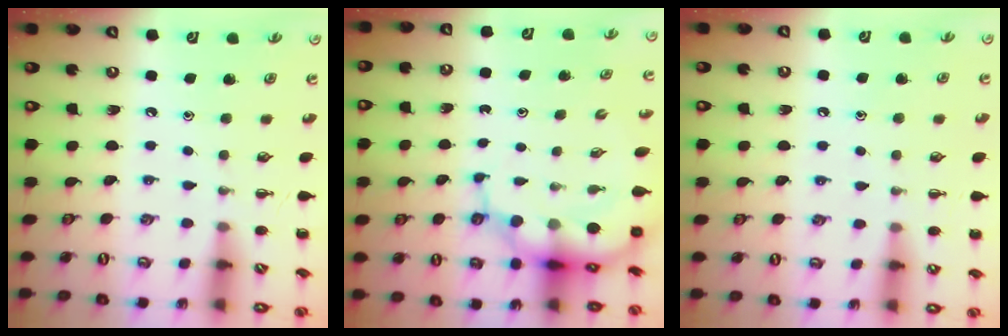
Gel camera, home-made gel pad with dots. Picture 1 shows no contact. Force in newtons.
{"total": 9.2, "press": 8.8, "slide": 2.8}
{"total": 6.7, "press": 6.4, "slide": 2.1}